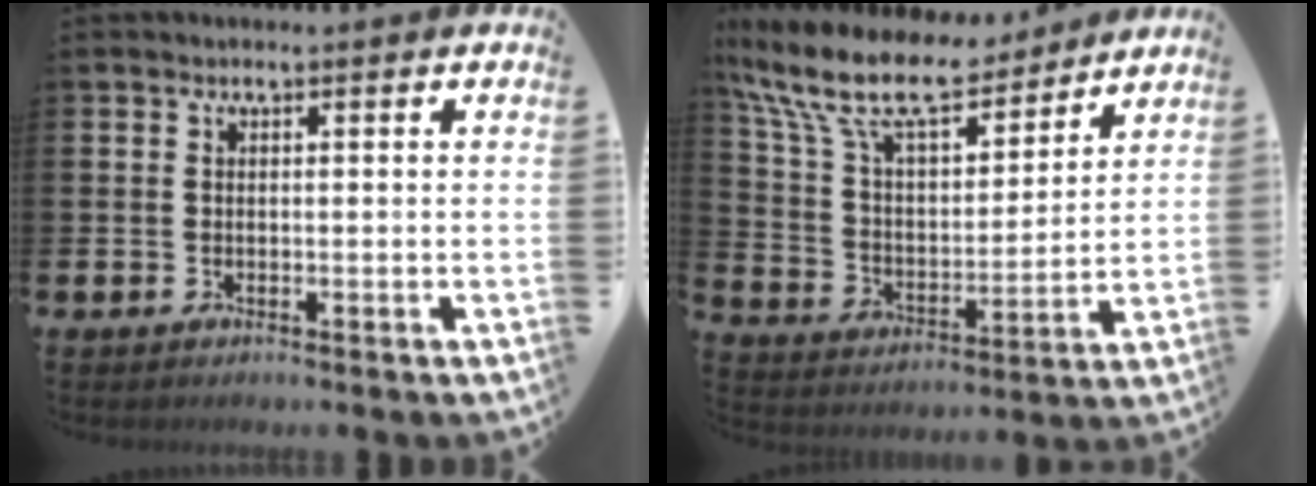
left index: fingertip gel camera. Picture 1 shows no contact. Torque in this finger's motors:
{"motor_torque": [1.75, -0.38, 0.49, 0.21]}